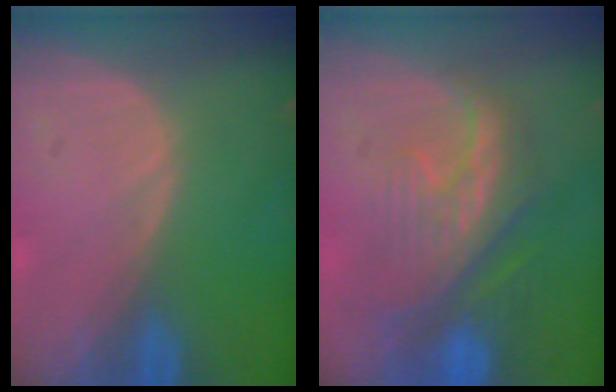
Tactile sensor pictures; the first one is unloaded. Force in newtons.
{"total": 9.4, "press": 8.8, "slide": 3.5}